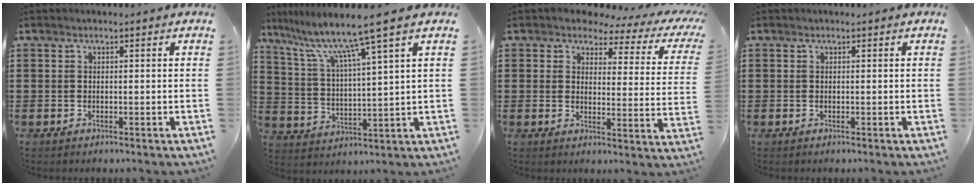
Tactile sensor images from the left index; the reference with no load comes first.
{"total": 9.2, "force": [6.9, -0.7, 6.0], "torque": [-0.142, -0.038, 0.110]}
{"total": 3.6, "force": [2.6, 1.8, 1.9], "torque": [-0.047, -0.012, 0.037]}
{"total": 0.0}